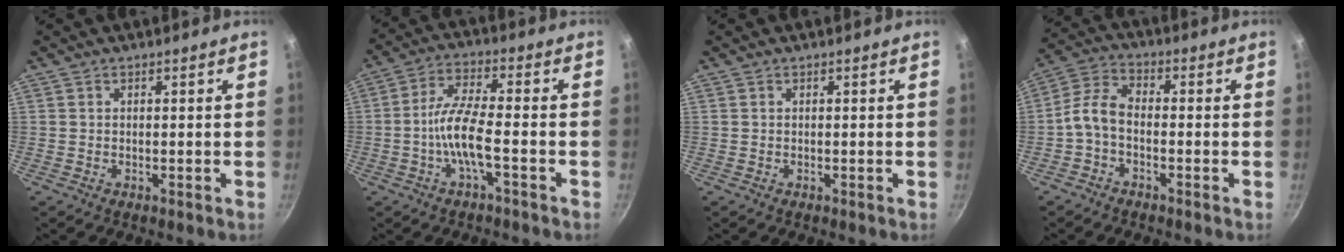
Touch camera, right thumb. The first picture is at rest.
{"total": 8.4, "force": [-2.4, 2.2, 7.7], "torque": [-0.167, 0.031, -0.048]}
{"total": 0.0}
{"total": 6.5, "force": [-1.8, 3.9, 5.0], "torque": [-0.102, 0.030, -0.047]}